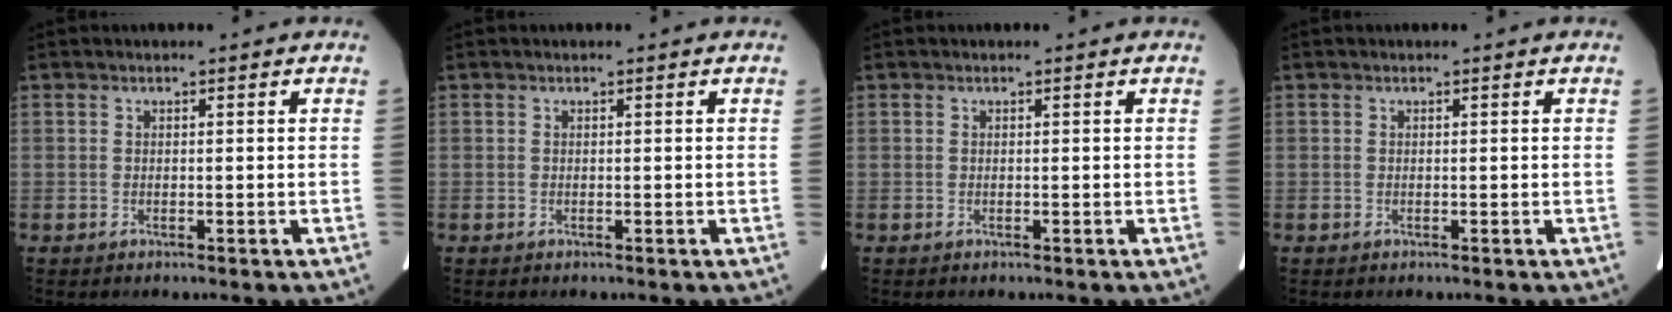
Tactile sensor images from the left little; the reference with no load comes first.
{"total": 0.0}
{"total": 0.0}
{"total": 0.0}